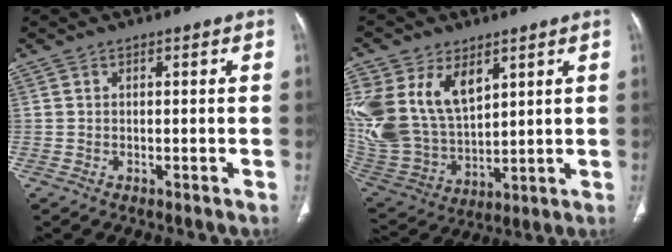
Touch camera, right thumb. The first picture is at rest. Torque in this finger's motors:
{"motor_torque": [0.52, 1.21, 1.33, 1.35, 0.22]}